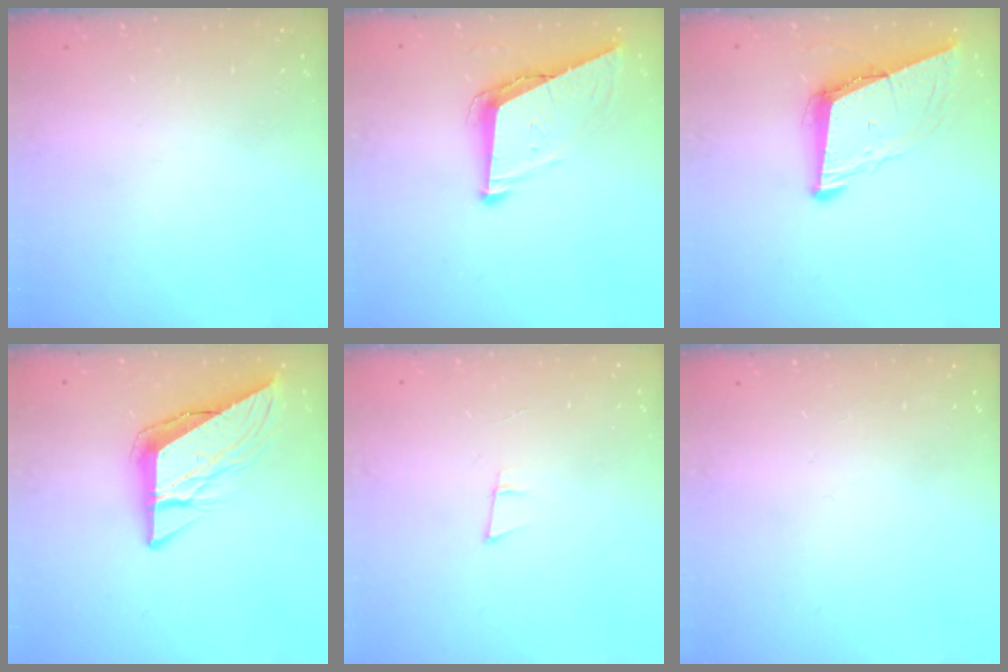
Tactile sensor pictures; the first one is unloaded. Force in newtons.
{"total": 7.8, "press": 7.8, "slide": 0.9}
{"total": 8.9, "press": 8.1, "slide": 3.6}
{"total": 12.1, "press": 12.0, "slide": 1.3}
{"total": 5.7, "press": 4.9, "slide": 2.8}
{"total": 0.0}